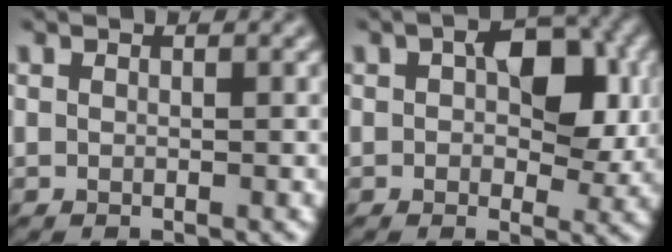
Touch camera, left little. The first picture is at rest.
{"total": 8.2, "force": [1.1, 4.9, 6.4], "torque": [-0.107, -0.001, 0.017]}